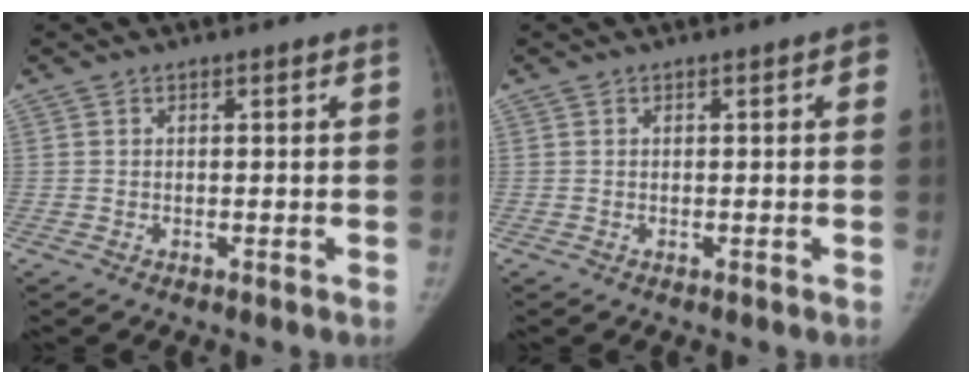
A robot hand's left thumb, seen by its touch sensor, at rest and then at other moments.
{"total": 1.6, "force": [0.4, 0.6, 1.4], "torque": [-0.010, 0.003, 0.001]}